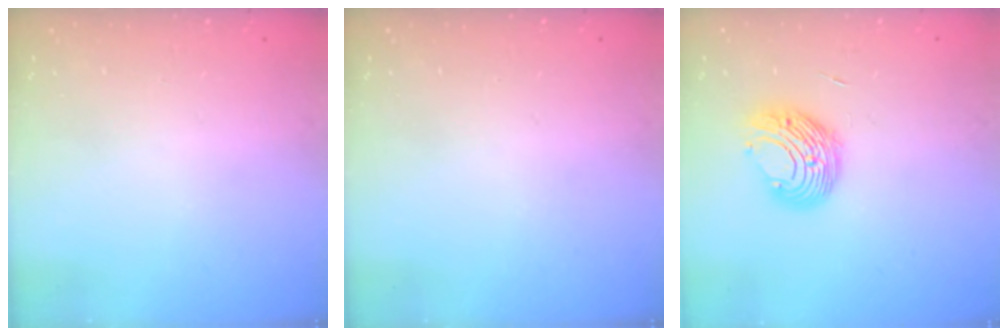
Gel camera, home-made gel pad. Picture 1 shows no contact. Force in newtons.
{"total": 0.0}
{"total": 9.6, "press": 9.6, "slide": 0.7}